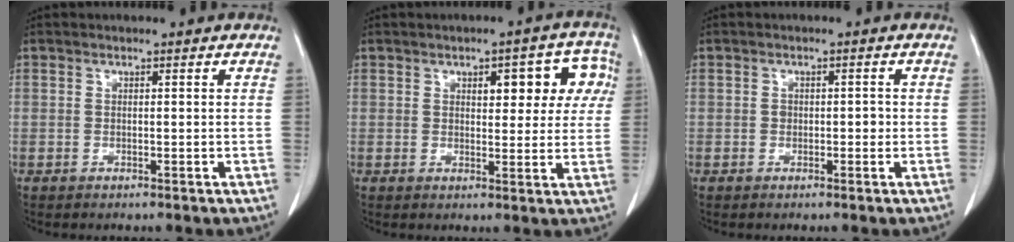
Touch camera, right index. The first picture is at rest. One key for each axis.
{"total": 8.5, "fx": 2.8, "fy": 3.7, "fz": 7.1, "tx": -0.070, "ty": 0.027, "tz": 0.031}
{"total": 1.7, "fx": -0.2, "fy": 1.1, "fz": 1.2, "tx": -0.016, "ty": 0.006, "tz": -0.001}